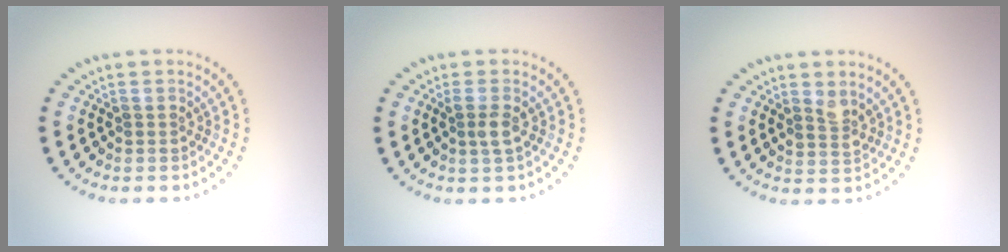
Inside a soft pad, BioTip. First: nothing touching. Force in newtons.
{"total": 1.5, "press": 1.3, "slide": 0.8}
{"total": 1.6, "press": 1.4, "slide": 0.8}